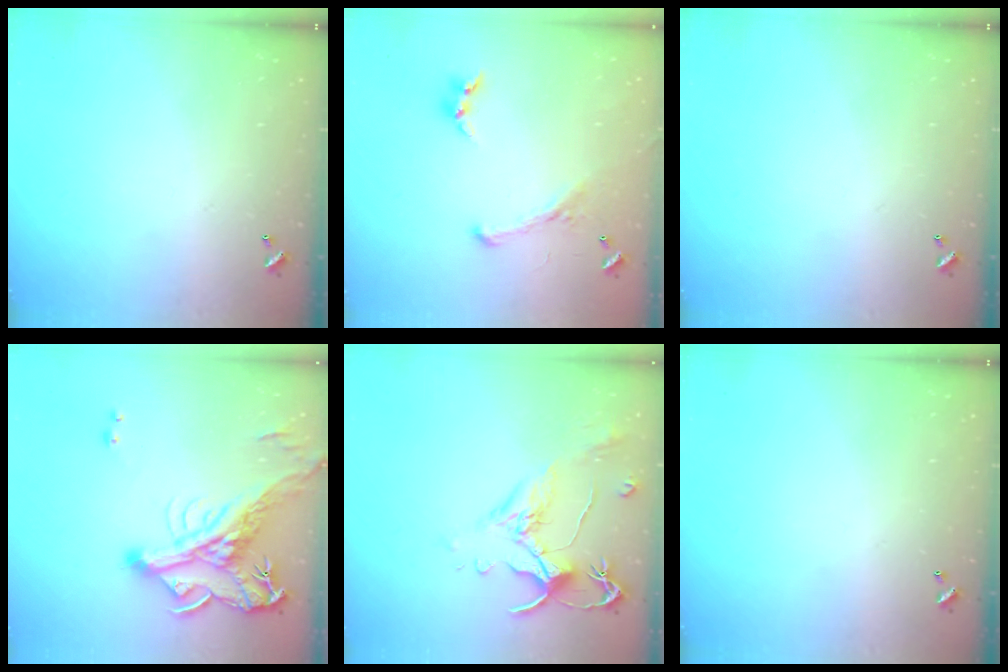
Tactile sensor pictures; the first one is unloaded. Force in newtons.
{"total": 1.1, "press": 0.6, "slide": 1.0}
{"total": 0.0}
{"total": 7.6, "press": 7.4, "slide": 1.6}
{"total": 1.6, "press": 1.2, "slide": 1.1}
{"total": 0.0}